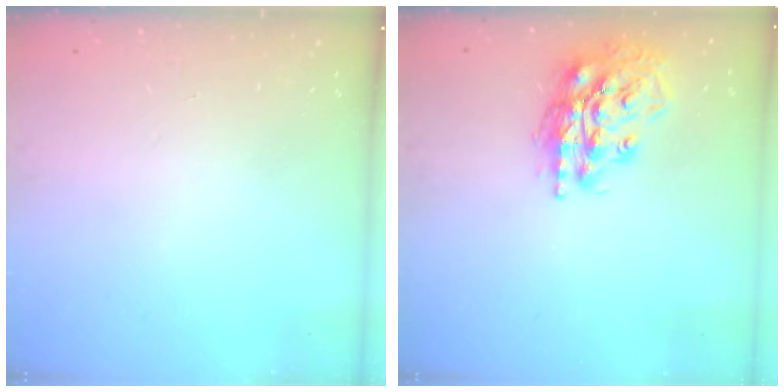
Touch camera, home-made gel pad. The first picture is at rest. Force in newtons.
{"total": 17.0, "press": 16.9, "slide": 2.3}